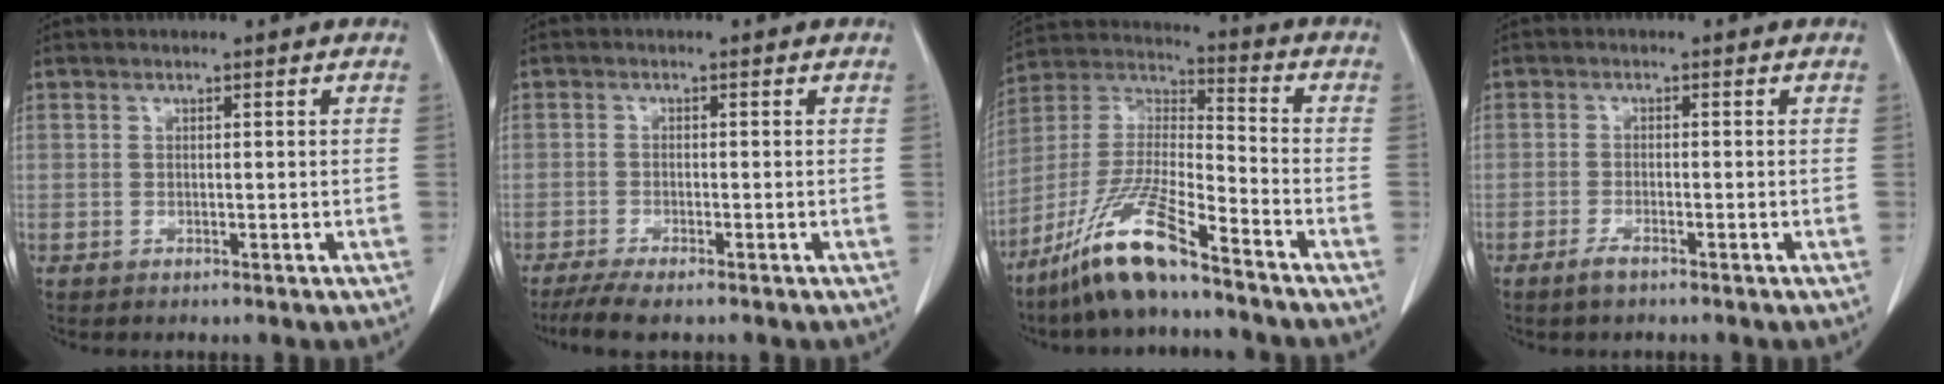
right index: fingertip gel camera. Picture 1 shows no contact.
{"total": 4.9, "force": [-3.7, 0.5, 3.1], "torque": [-0.052, -0.010, -0.063]}
{"total": 13.9, "force": [-9.9, 1.4, 9.6], "torque": [-0.206, -0.015, -0.191]}
{"total": 2.1, "force": [-1.6, 0.3, 1.3], "torque": [-0.031, -0.002, -0.030]}